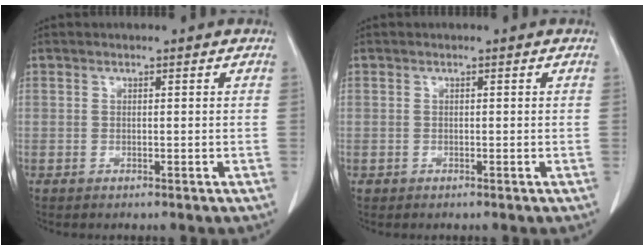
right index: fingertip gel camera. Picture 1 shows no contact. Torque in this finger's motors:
{"motor_torque": [-0.08, 0.08, -0.27, -0.09]}